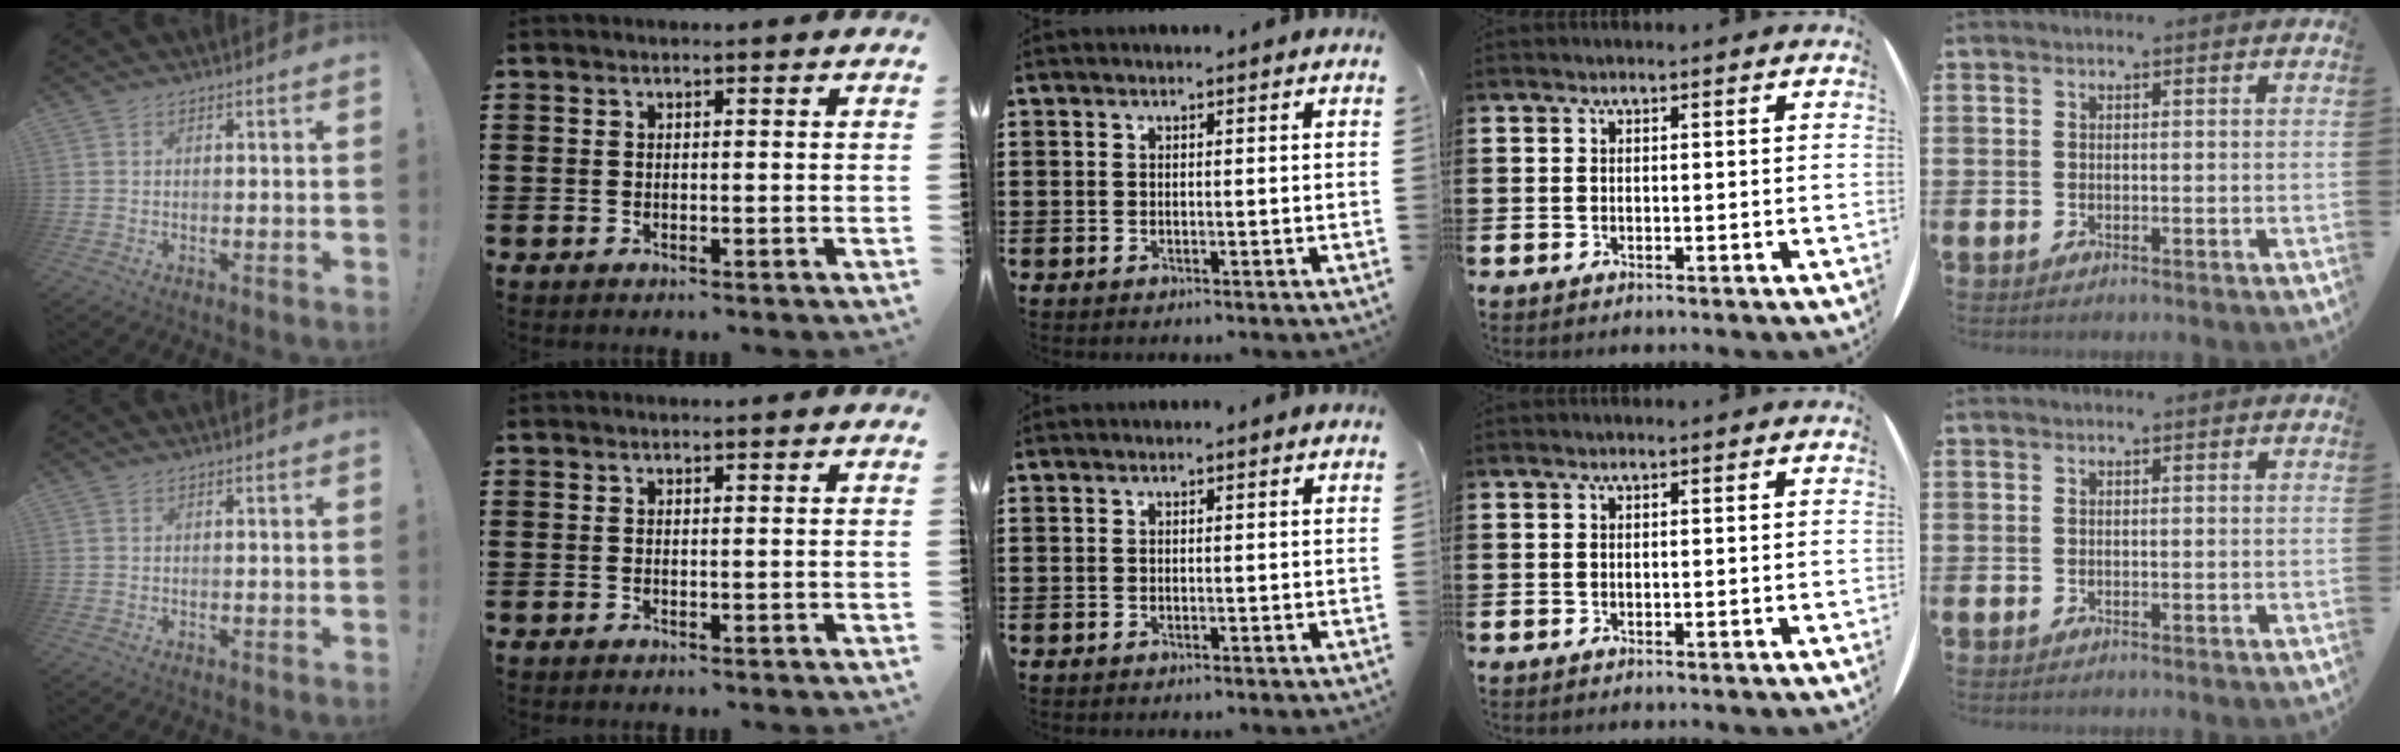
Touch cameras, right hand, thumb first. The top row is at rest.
{}